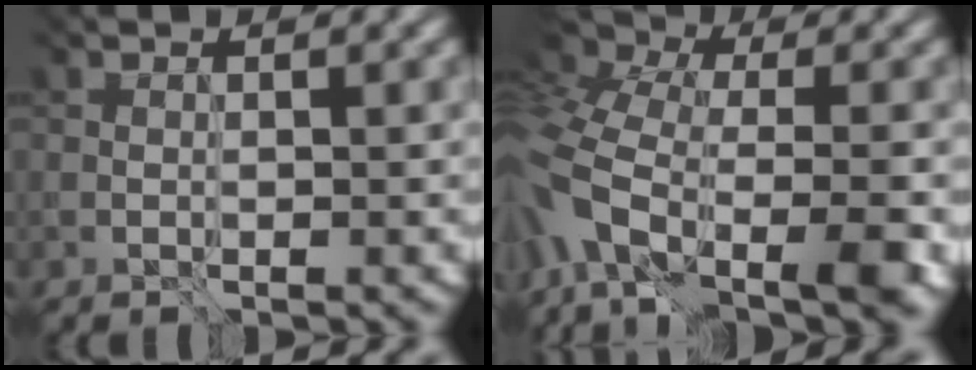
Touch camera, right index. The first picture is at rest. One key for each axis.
{"total": 10.5, "fx": -3.6, "fy": 6.1, "fz": 7.7, "tx": -0.182, "ty": -0.020, "tz": -0.059}